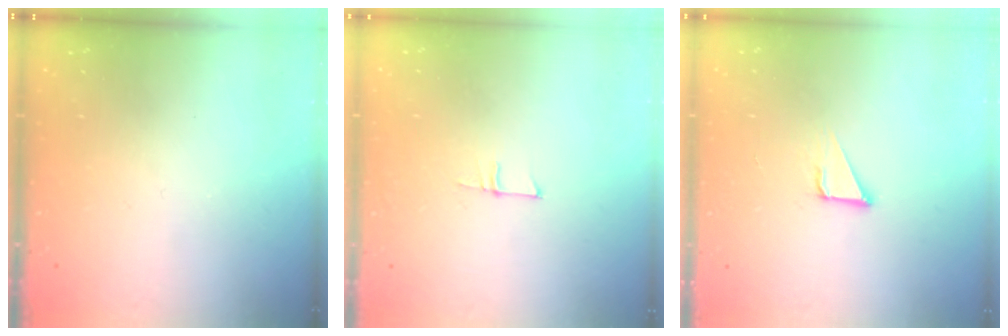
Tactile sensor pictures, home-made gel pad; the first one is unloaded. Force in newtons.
{"total": 4.8, "press": 4.8, "slide": 0.3}
{"total": 3.2, "press": 3.2, "slide": 0.2}